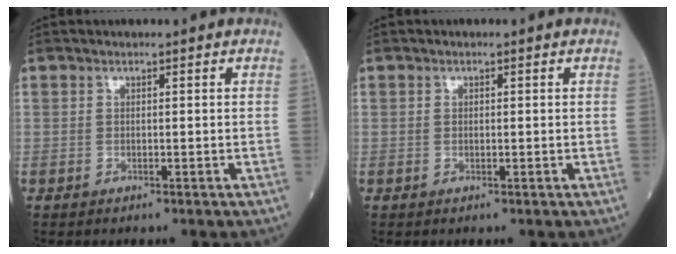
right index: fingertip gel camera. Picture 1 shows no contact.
{"total": 0.6, "force": [0.1, 0.3, 0.5], "torque": [-0.011, 0.000, 0.004]}